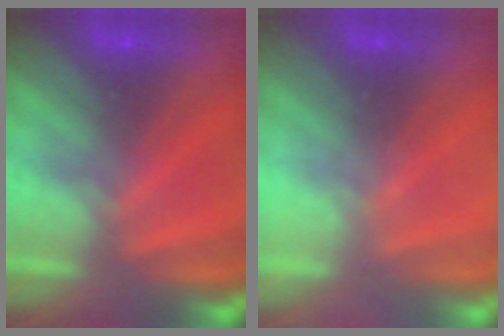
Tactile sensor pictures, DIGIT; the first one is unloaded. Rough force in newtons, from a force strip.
{"total": 2.1}